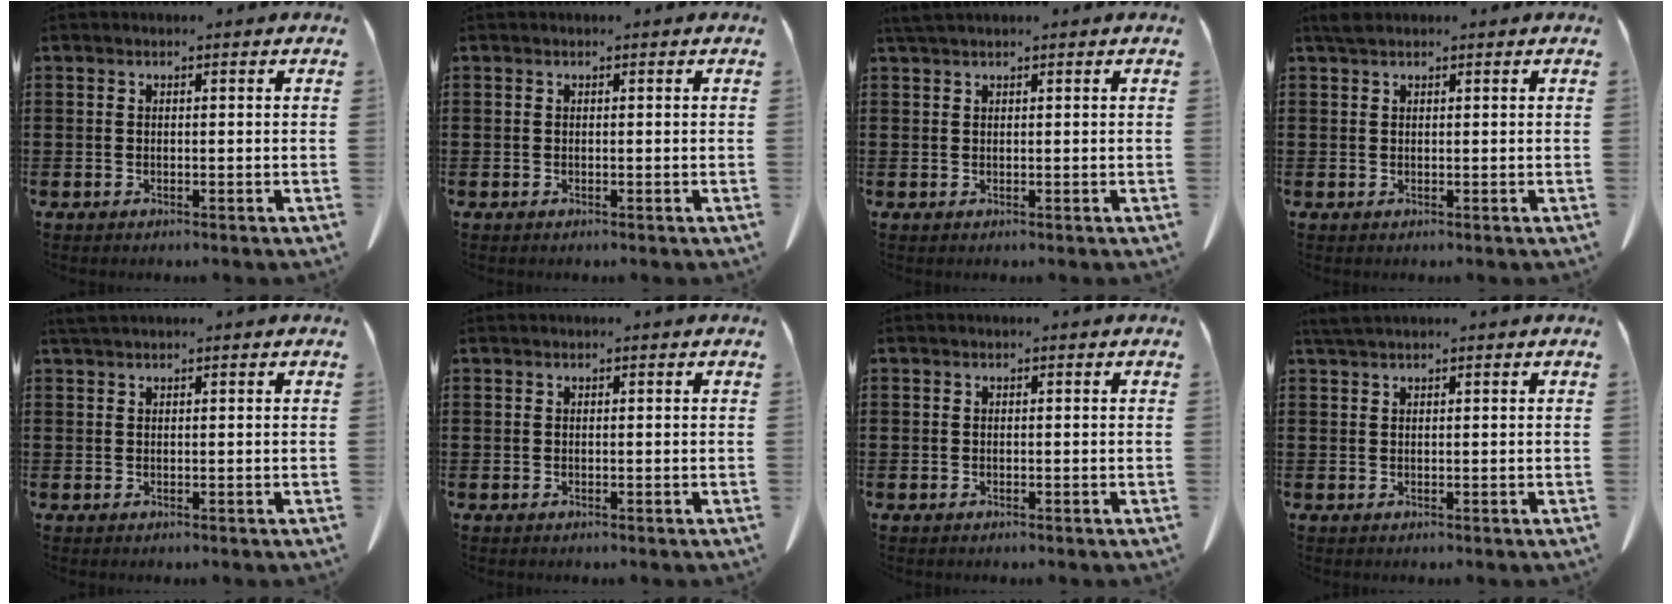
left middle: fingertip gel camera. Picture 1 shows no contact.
{"total": 0.0}
{"total": 1.3, "force": [1.0, 0.0, 0.7], "torque": [-0.018, -0.002, 0.021]}
{"total": 1.2, "force": [1.0, 0.5, 0.6], "torque": [-0.015, 0.002, 0.019]}
{"total": 1.0, "force": [0.9, 0.0, 0.5], "torque": [-0.012, -0.002, 0.018]}
{"total": 0.0}
{"total": 0.0}
{"total": 1.5, "force": [1.3, 0.0, 0.8], "torque": [-0.020, 0.000, 0.025]}